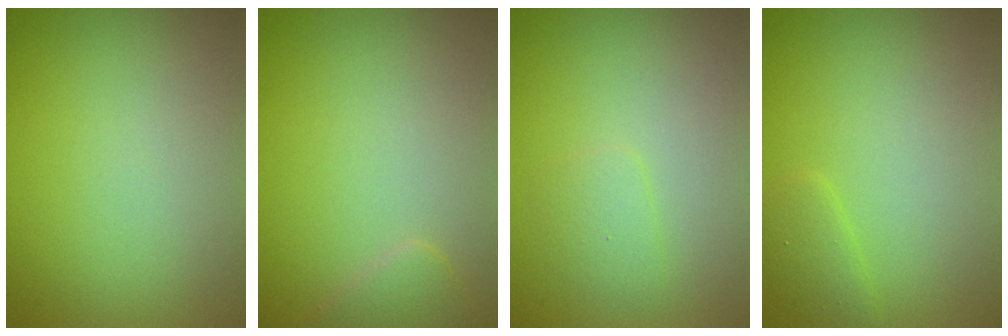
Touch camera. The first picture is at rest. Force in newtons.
{"total": 1.4, "press": 1.4, "slide": 0.1}
{"total": 1.3, "press": 1.3, "slide": 0.1}
{"total": 1.3, "press": 1.3, "slide": 0.2}